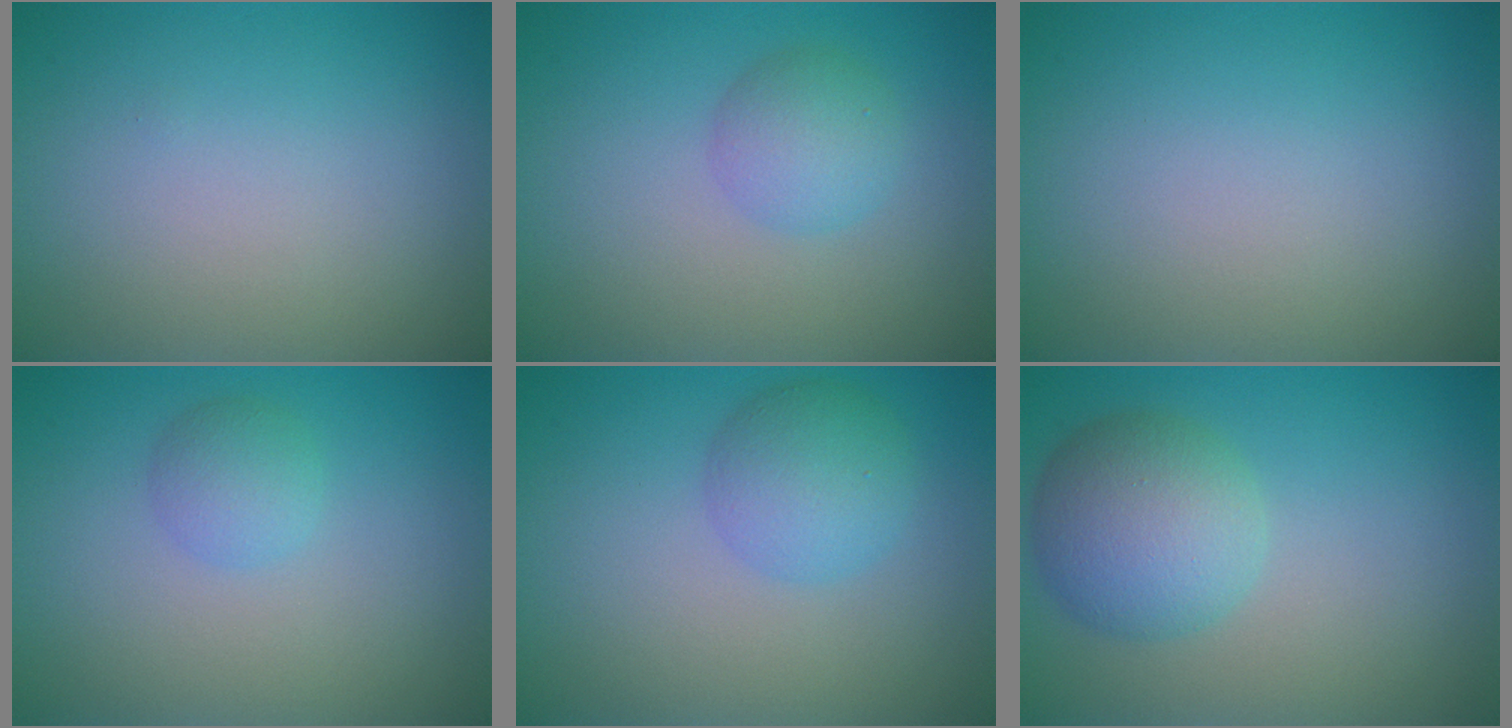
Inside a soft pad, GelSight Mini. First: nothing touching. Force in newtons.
{"total": 2.7, "press": 2.7, "slide": 0.1}
{"total": 0.0}
{"total": 1.9, "press": 1.9, "slide": 0.1}
{"total": 3.7, "press": 3.7, "slide": 0.0}
{"total": 5.5, "press": 5.5, "slide": 0.2}